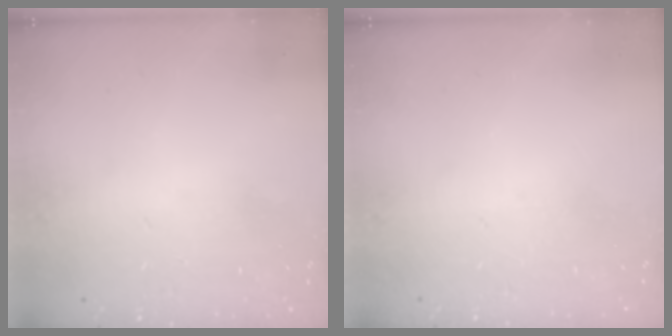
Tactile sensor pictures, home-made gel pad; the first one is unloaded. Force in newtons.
{"total": 0.0}